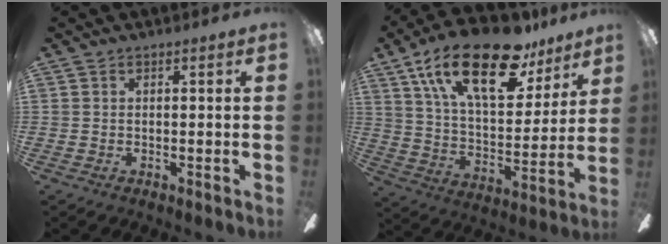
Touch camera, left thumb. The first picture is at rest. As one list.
[{"total": 25.4, "force": [15.7, 10.8, 16.7], "torque": [-0.289, -0.080, 0.266]}]